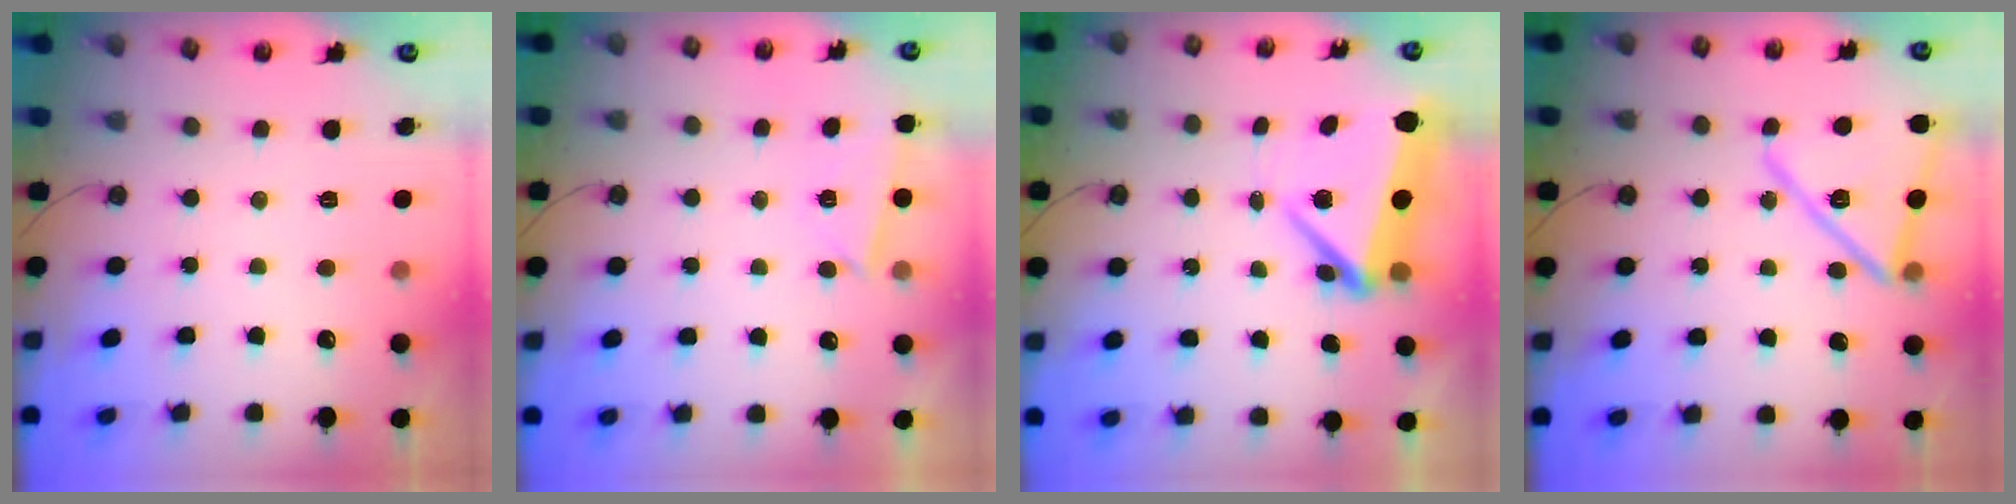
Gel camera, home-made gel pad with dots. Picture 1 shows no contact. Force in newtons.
{"total": 3.0, "press": 2.9, "slide": 0.5}
{"total": 7.0, "press": 6.9, "slide": 1.3}
{"total": 16.5, "press": 16.4, "slide": 1.0}